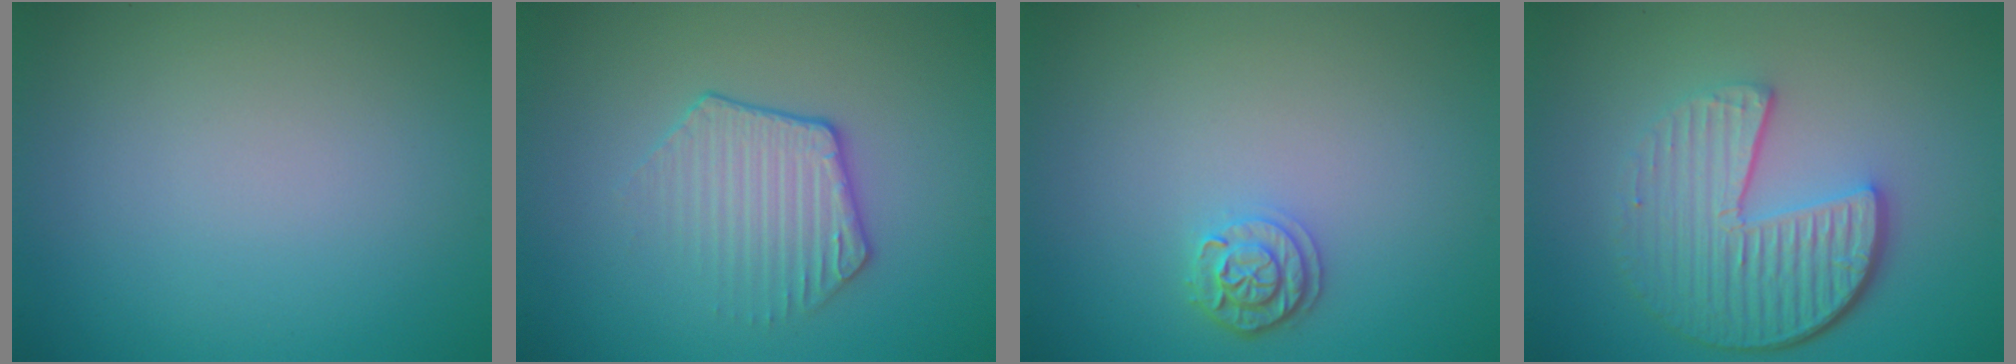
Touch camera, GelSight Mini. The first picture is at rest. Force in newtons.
{"total": 2.7, "press": 2.2, "slide": 1.6}
{"total": 2.1, "press": 1.9, "slide": 0.9}
{"total": 6.3, "press": 4.5, "slide": 4.5}